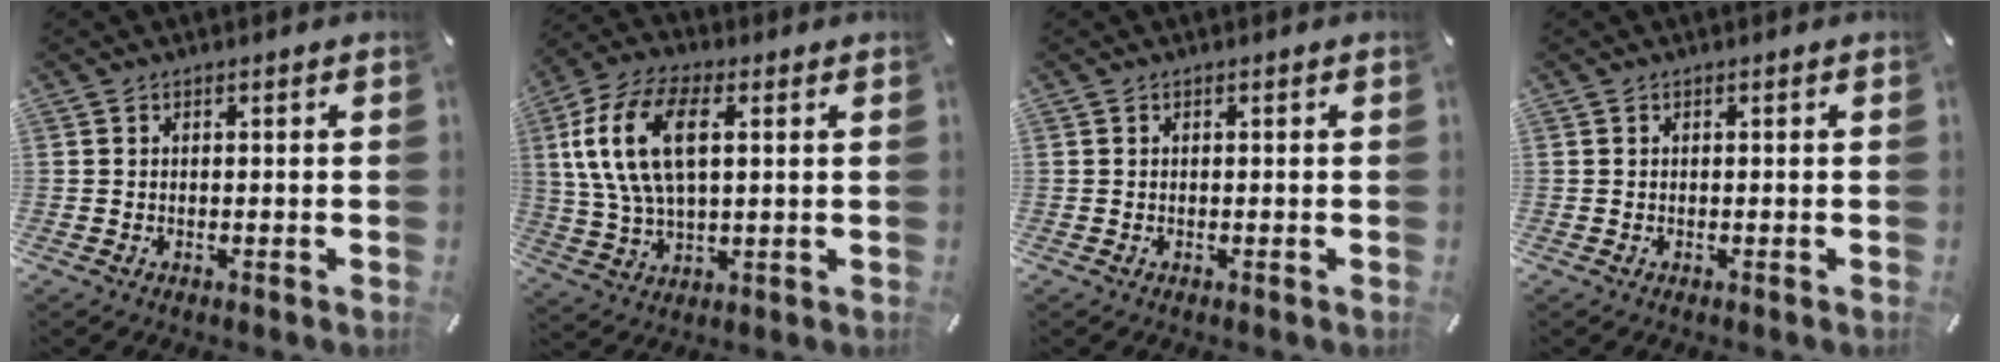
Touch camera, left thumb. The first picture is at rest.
{"total": 14.4, "force": [4.1, 7.4, 11.7], "torque": [-0.272, 0.001, 0.067]}
{"total": 0.0}
{"total": 0.0}